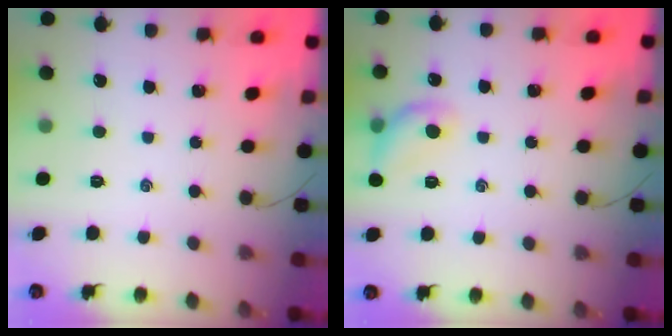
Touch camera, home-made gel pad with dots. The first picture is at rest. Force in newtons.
{"total": 10.1, "press": 9.9, "slide": 2.0}